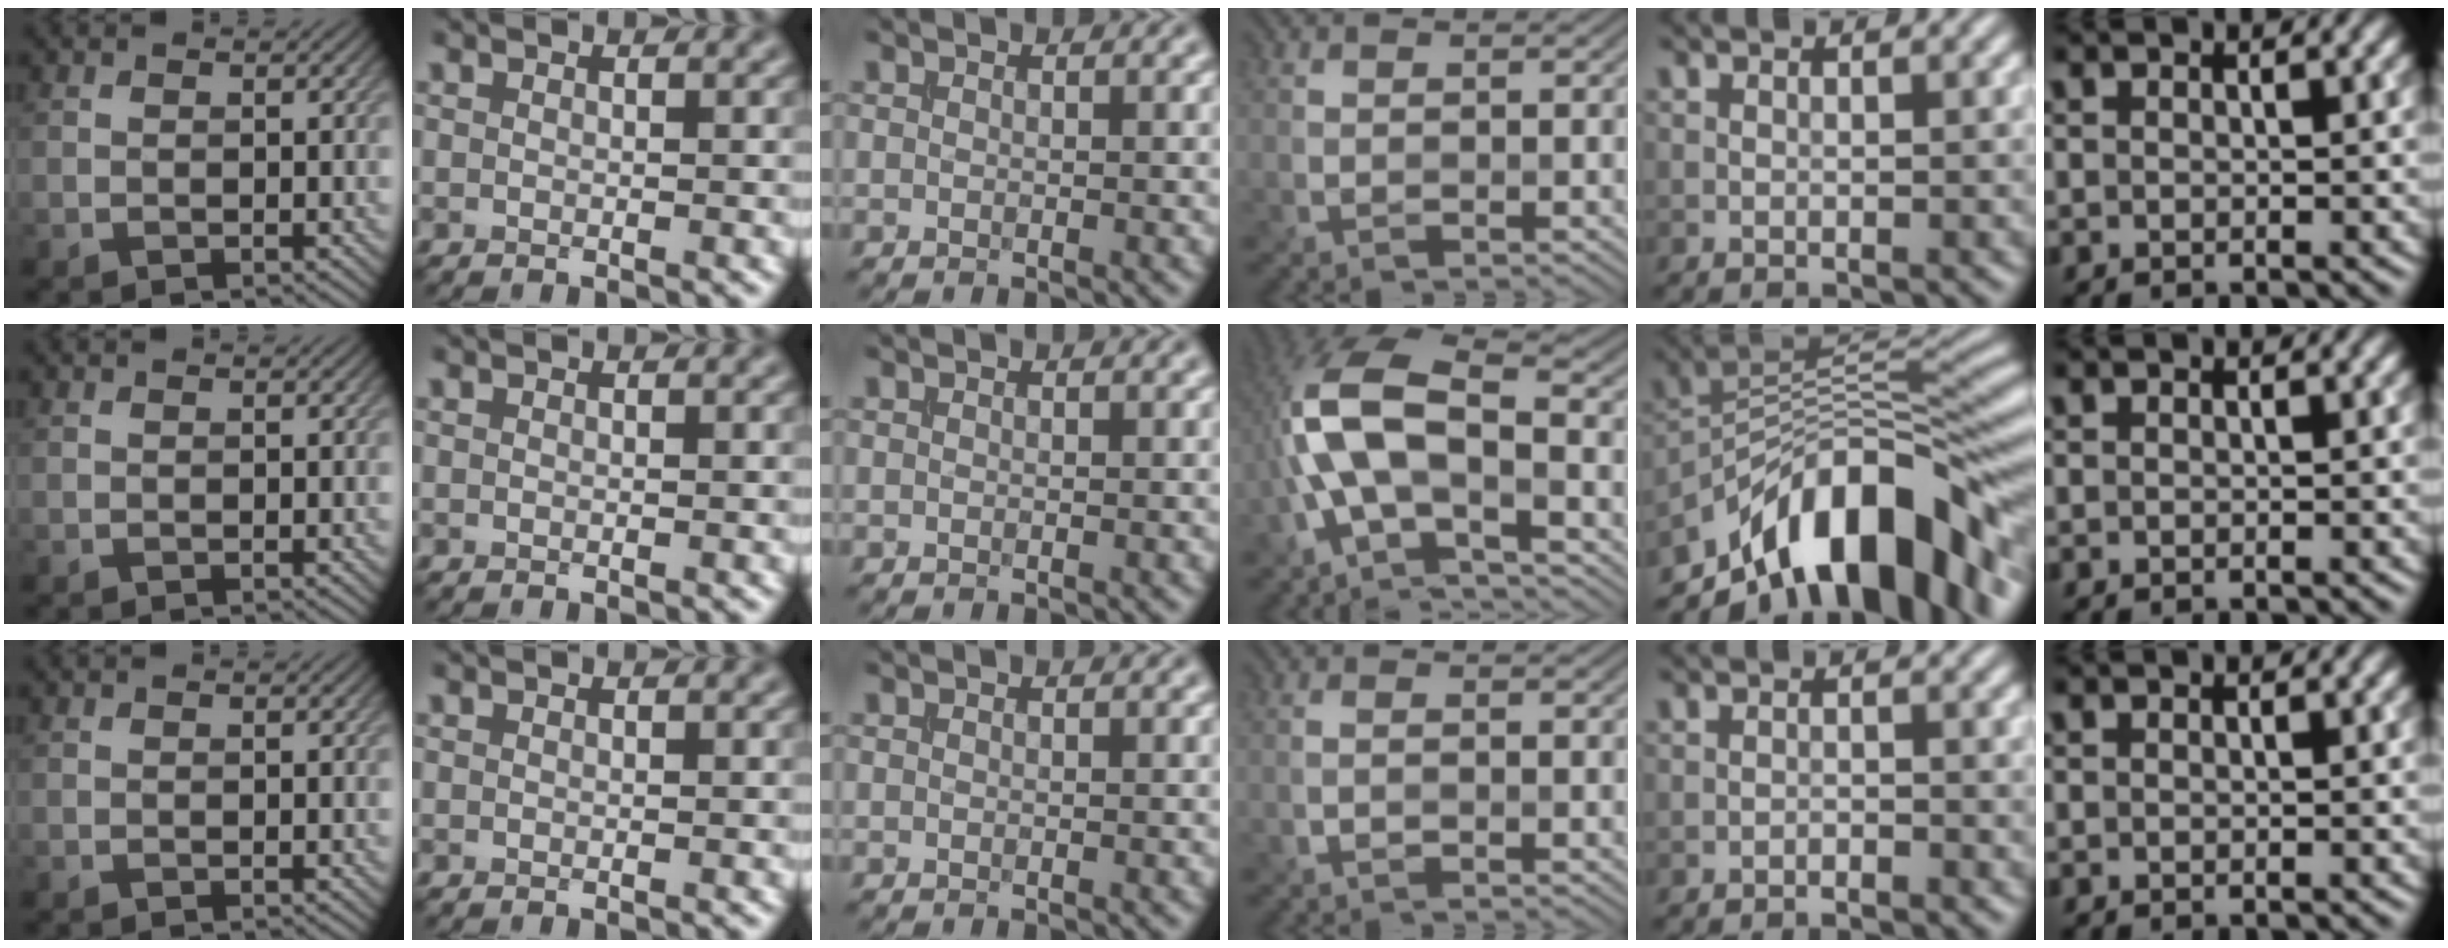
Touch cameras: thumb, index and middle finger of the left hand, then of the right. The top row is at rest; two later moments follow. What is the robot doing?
{"motion": "insert", "object": "file holder"}